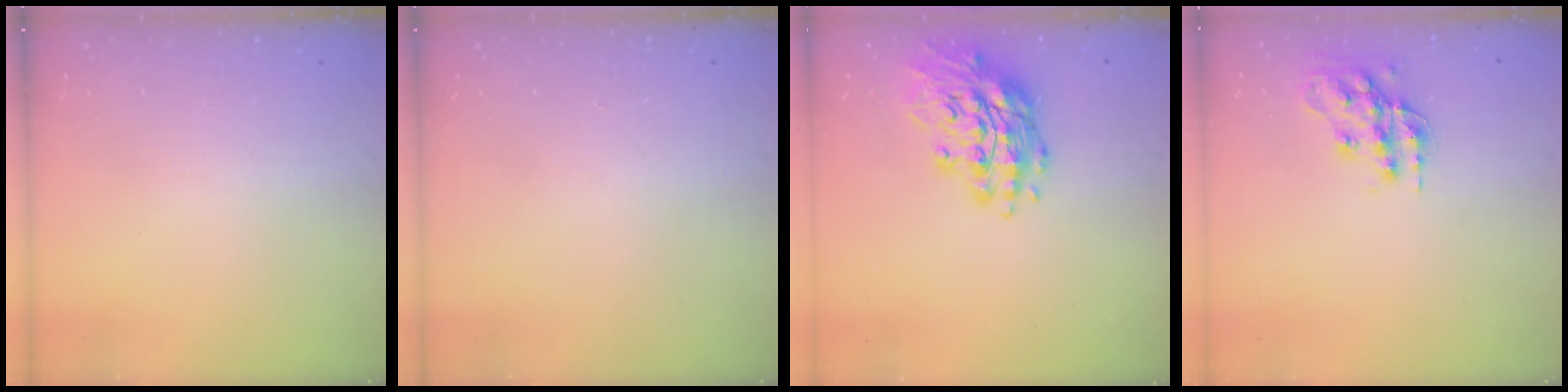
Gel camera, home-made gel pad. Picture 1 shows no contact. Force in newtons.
{"total": 0.0}
{"total": 16.9, "press": 16.6, "slide": 3.1}
{"total": 15.4, "press": 15.4, "slide": 1.0}